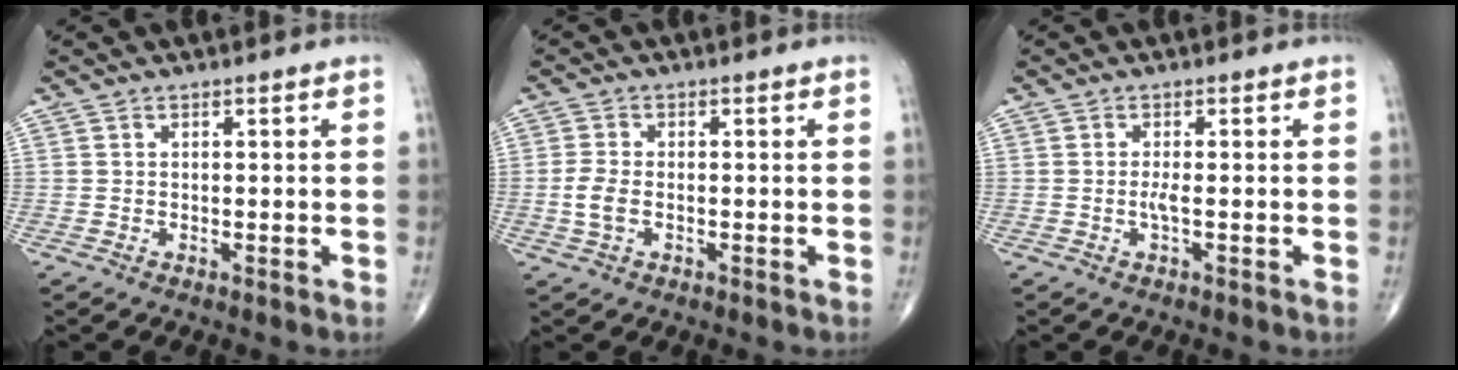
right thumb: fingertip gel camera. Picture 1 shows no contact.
{"total": 3.7, "force": [-0.7, 2.1, 3.0], "torque": [-0.069, 0.006, -0.016]}
{"total": 1.3, "force": [-0.3, 0.0, 1.2], "torque": [-0.030, -0.003, -0.008]}